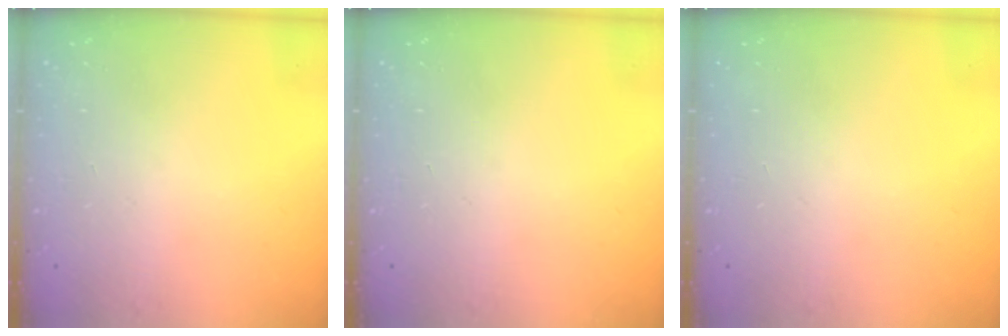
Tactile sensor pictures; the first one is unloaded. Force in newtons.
{"total": 0.0}
{"total": 0.0}